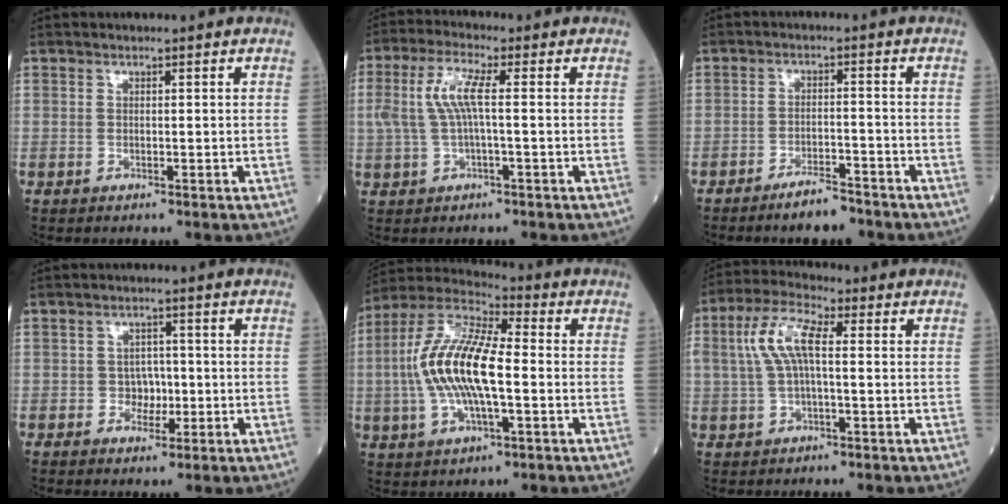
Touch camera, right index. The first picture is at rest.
{"total": 6.0, "force": [0.6, 1.1, 5.9], "torque": [-0.138, 0.018, 0.013]}
{"total": 4.5, "force": [-3.8, 0.8, 2.3], "torque": [-0.042, -0.001, -0.067]}
{"total": 3.1, "force": [-0.6, 2.5, 1.7], "torque": [-0.016, 0.007, -0.010]}
{"total": 15.0, "force": [-1.0, 4.4, 14.3], "torque": [-0.304, 0.014, -0.021]}
{"total": 7.6, "force": [1.0, 2.5, 7.1], "torque": [-0.160, 0.026, 0.019]}